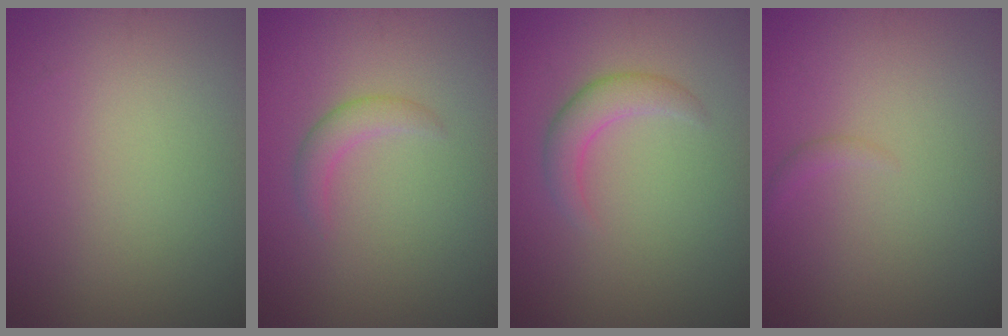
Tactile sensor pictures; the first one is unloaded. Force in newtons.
{"total": 1.7, "press": 1.7, "slide": 0.2}
{"total": 2.5, "press": 2.4, "slide": 0.2}
{"total": 0.6, "press": 0.6, "slide": 0.1}